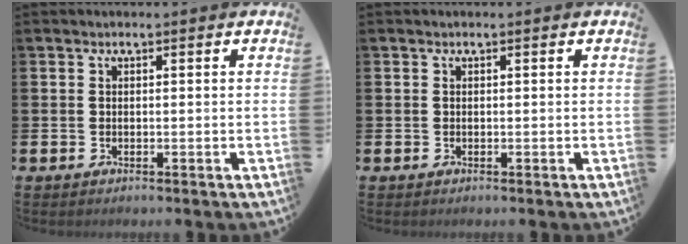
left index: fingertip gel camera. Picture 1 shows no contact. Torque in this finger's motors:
{"motor_torque": [-0.19, 0.18, 0.00, 0.00]}